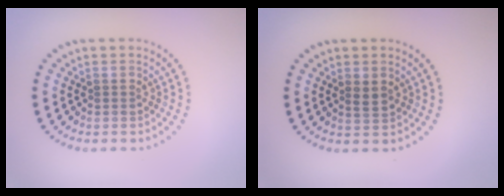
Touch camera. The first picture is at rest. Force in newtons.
{"total": 1.4, "press": 1.3, "slide": 0.4}